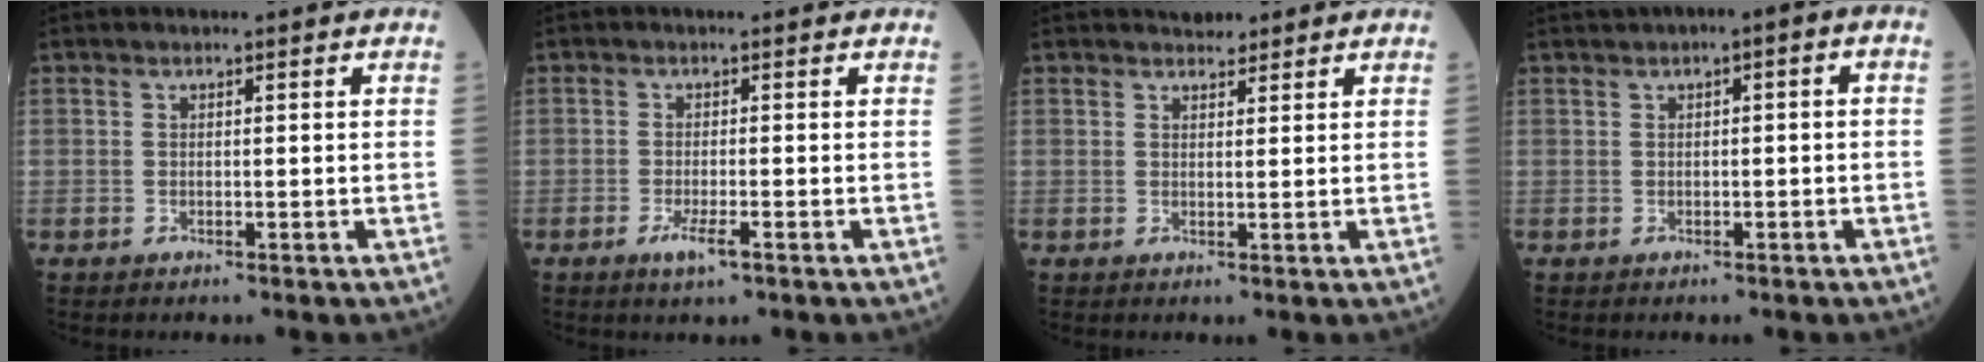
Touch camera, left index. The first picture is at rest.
{"total": 2.6, "force": [-1.4, 0.4, 2.1], "torque": [-0.043, -0.006, -0.025]}
{"total": 2.1, "force": [1.8, 0.9, 0.4], "torque": [-0.009, 0.004, 0.026]}
{"total": 3.3, "force": [0.6, 1.1, 3.1], "torque": [-0.048, 0.023, 0.007]}